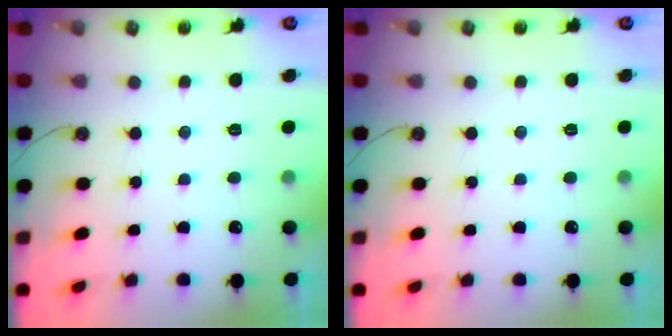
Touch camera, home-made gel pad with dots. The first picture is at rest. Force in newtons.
{"total": 0.0}